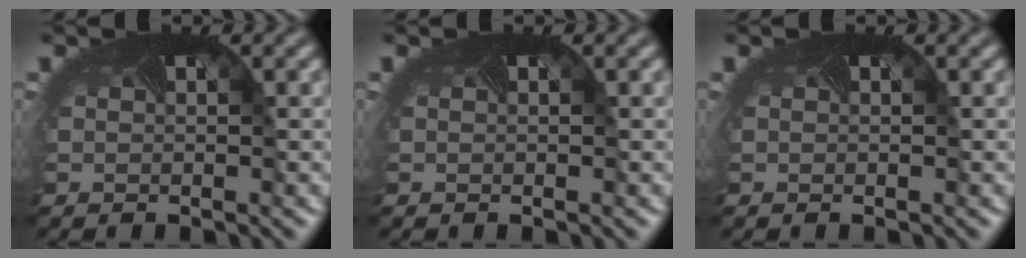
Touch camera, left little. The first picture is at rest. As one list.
[{"total": 0.0}, {"total": 0.0}]